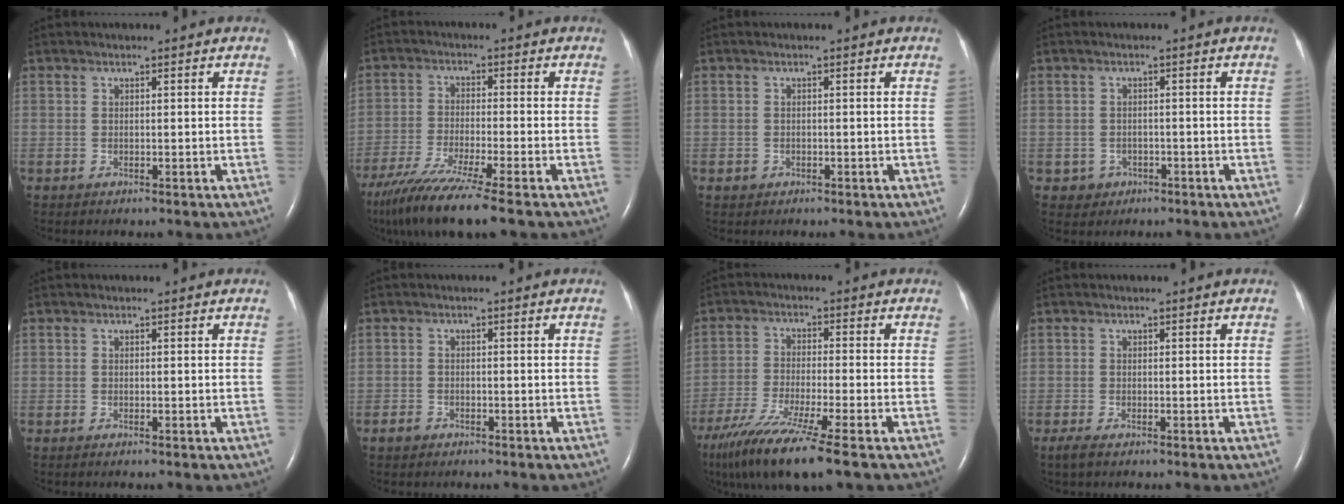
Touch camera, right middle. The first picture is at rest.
{"total": 12.6, "force": [-9.4, -0.5, 8.4], "torque": [-0.155, -0.043, -0.161]}
{"total": 0.8, "force": [-0.4, 0.7, 0.1], "torque": [-0.003, 0.003, -0.006]}
{"total": 2.4, "force": [-1.0, 2.1, 0.0], "torque": [0.002, 0.011, -0.011]}
{"total": 0.0}
{"total": 1.3, "force": [-1.0, 0.8, 0.2], "torque": [-0.008, 0.002, -0.019]}
{"total": 14.0, "force": [-9.8, -0.2, 10.0], "torque": [-0.195, -0.048, -0.171]}
{"total": 1.4, "force": [-1.0, 0.2, 1.0], "torque": [-0.032, -0.007, -0.020]}